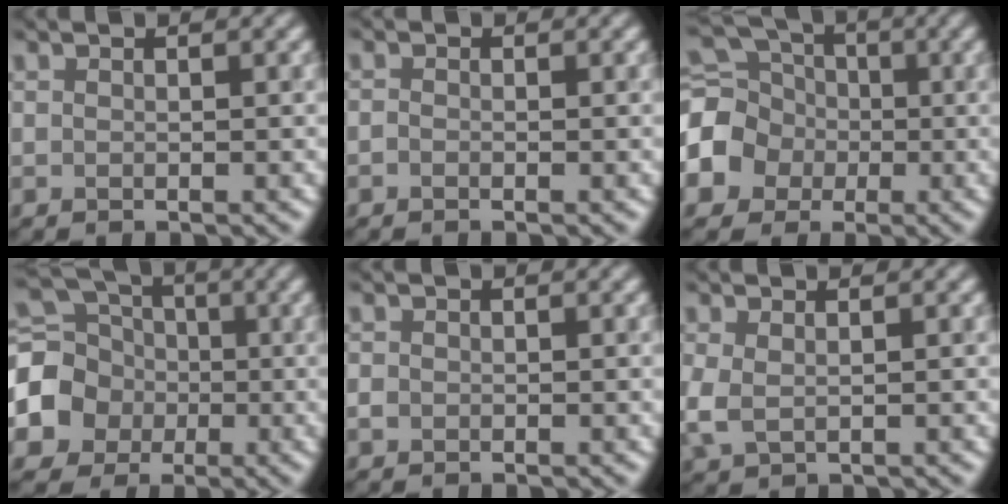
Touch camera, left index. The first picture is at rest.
{"total": 0.7, "force": [-0.6, 0.0, -0.3], "torque": [0.007, -0.002, -0.010]}
{"total": 6.6, "force": [-1.8, 5.9, 2.2], "torque": [-0.051, -0.005, -0.048]}
{"total": 5.7, "force": [-1.6, 5.3, 1.6], "torque": [-0.034, 0.000, -0.041]}
{"total": 0.6, "force": [-0.4, 0.4, -0.1], "torque": [0.004, 0.001, -0.006]}
{"total": 2.3, "force": [0.0, 1.4, 1.8], "torque": [-0.046, 0.001, 0.006]}